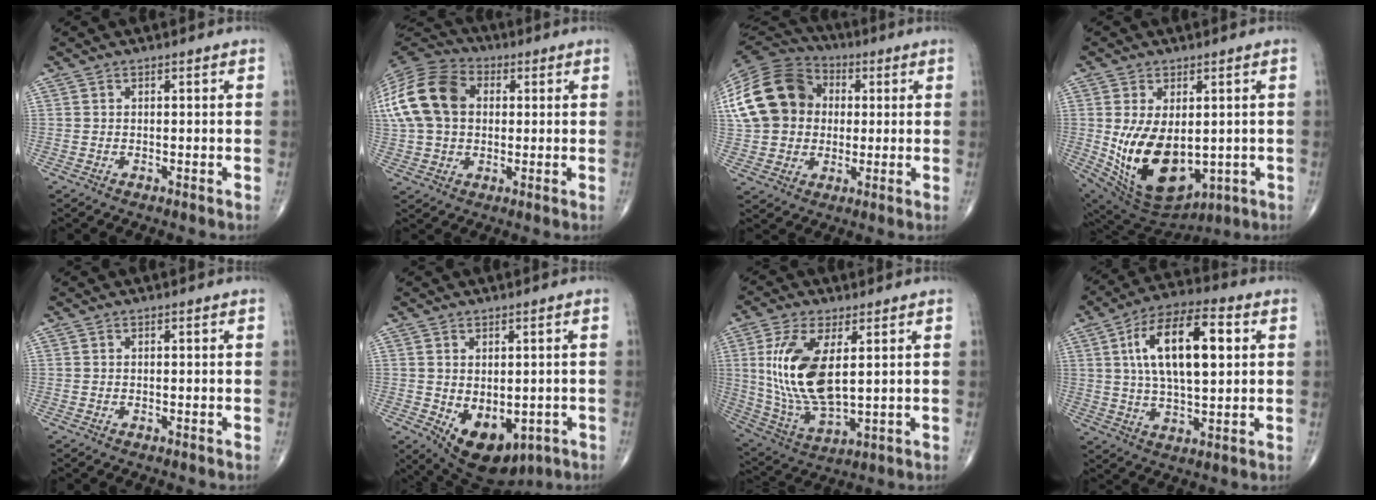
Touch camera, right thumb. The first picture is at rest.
{"total": 19.6, "force": [3.2, 14.1, 13.2], "torque": [-0.282, 0.031, 0.055]}
{"total": 19.6, "force": [2.9, 15.9, 11.2], "torque": [-0.216, 0.031, 0.051]}
{"total": 17.1, "force": [-1.2, 10.3, 13.5], "torque": [-0.231, -0.018, 0.015]}
{"total": 0.0}
{"total": 11.7, "force": [-3.6, 7.2, 8.5], "torque": [-0.107, -0.004, -0.030]}
{"total": 16.2, "force": [3.2, 7.3, 14.1], "torque": [-0.288, -0.020, 0.074]}
{"total": 17.1, "force": [4.0, 7.4, 14.9], "torque": [-0.247, 0.008, 0.067]}